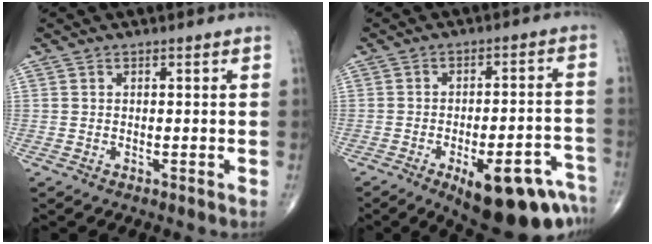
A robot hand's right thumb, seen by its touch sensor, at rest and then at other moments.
{"total": 18.9, "force": [-10.6, 6.6, 14.2], "torque": [-0.119, 0.059, -0.135]}